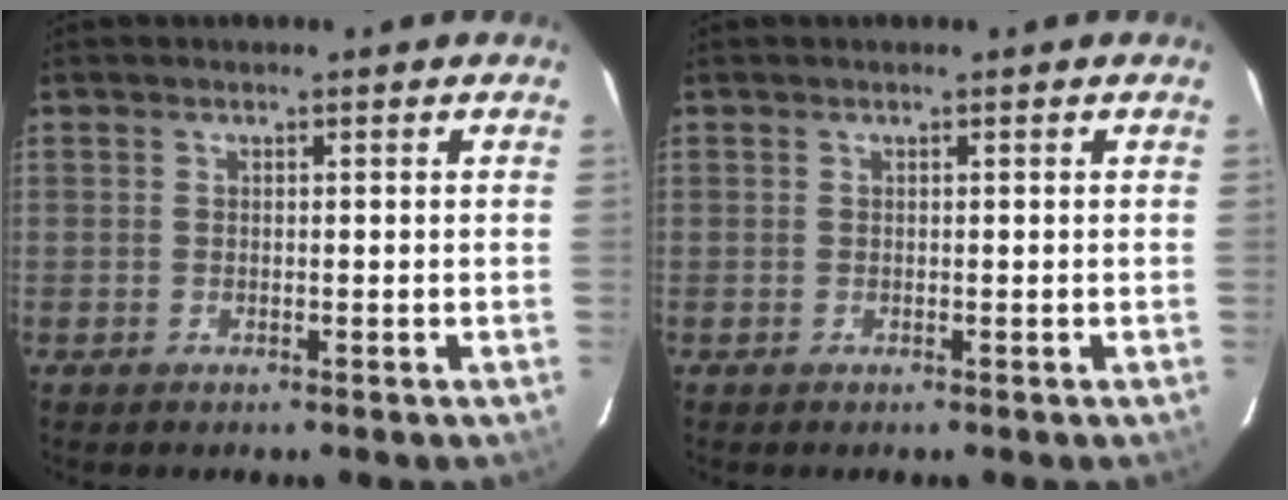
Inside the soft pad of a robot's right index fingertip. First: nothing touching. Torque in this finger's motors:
{"motor_torque": [0.00, 0.00, 0.03, 0.00]}